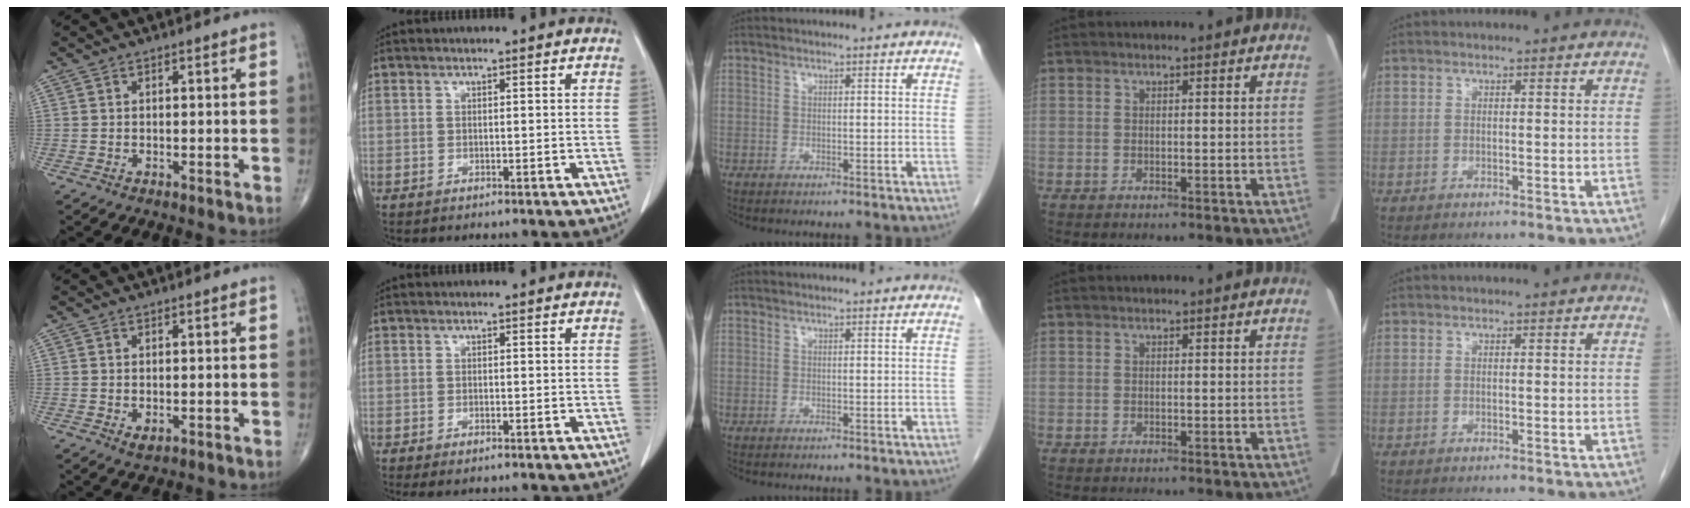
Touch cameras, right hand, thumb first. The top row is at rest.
{"thumb": {"total": 1.6, "force": [-0.3, 1.0, 1.3], "torque": [-0.021, -0.003, -0.002]}, "index": {"total": 1.7, "force": [-1.2, 0.4, 1.1], "torque": [-0.014, -0.004, -0.015]}}